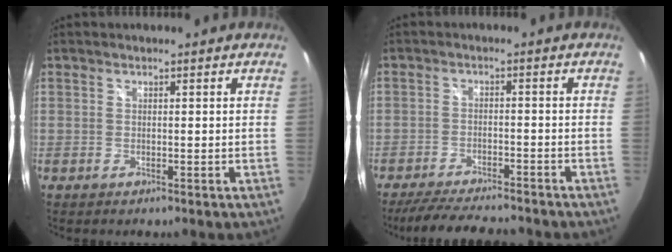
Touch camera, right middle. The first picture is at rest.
{"total": 11.6, "force": [-10.2, 2.2, 5.0], "torque": [-0.114, -0.009, -0.159]}